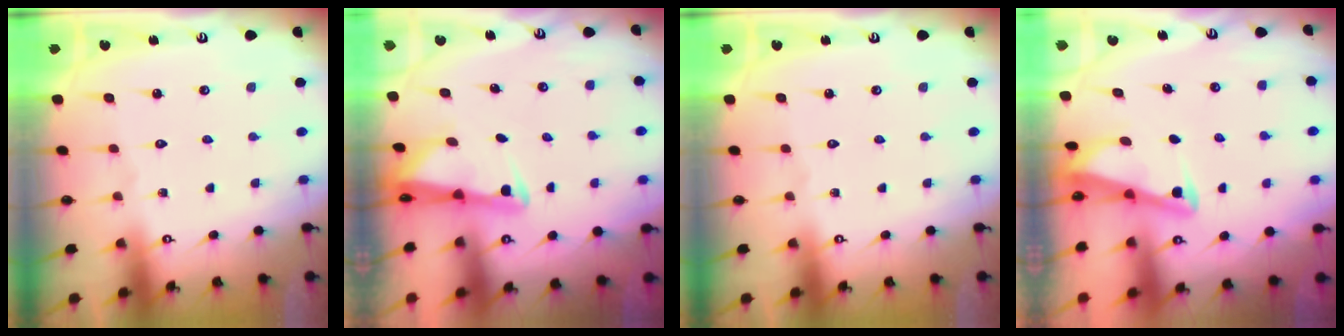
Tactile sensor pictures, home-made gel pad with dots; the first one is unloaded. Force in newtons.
{"total": 2.7, "press": 2.7, "slide": 0.5}
{"total": 0.0}
{"total": 2.8, "press": 2.8, "slide": 0.4}